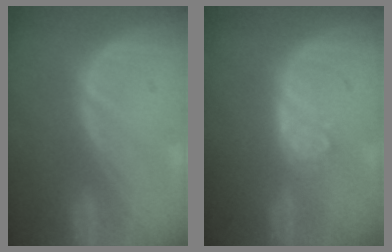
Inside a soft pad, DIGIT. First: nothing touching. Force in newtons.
{"total": 4.0, "press": 3.3, "slide": 2.1}